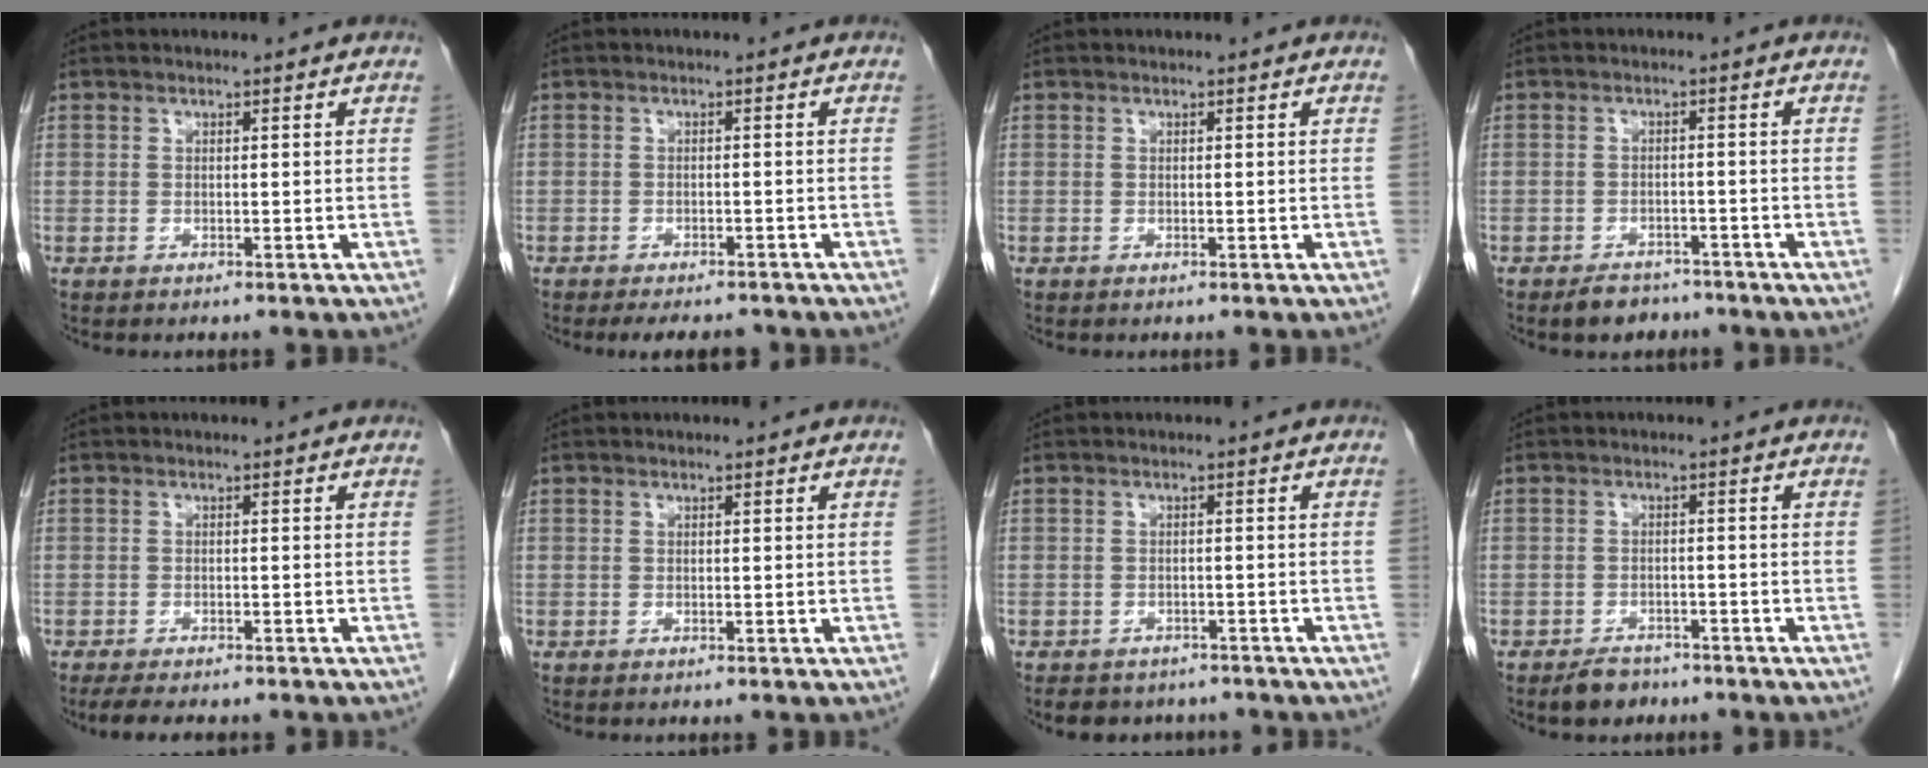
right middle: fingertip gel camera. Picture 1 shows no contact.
{"total": 5.8, "force": [-5.0, 2.0, 2.0], "torque": [-0.024, -0.007, -0.065]}
{"total": 0.0}
{"total": 3.9, "force": [-3.2, 2.0, 0.9], "torque": [-0.021, 0.001, -0.045]}
{"total": 5.9, "force": [-4.8, 1.4, 3.0], "torque": [-0.046, -0.011, -0.066]}
{"total": 0.0}
{"total": 6.8, "force": [-5.7, 3.3, 1.5], "torque": [-0.017, 0.006, -0.067]}
{"total": 3.4, "force": [-2.7, 1.7, 1.0], "torque": [-0.023, 0.000, -0.039]}